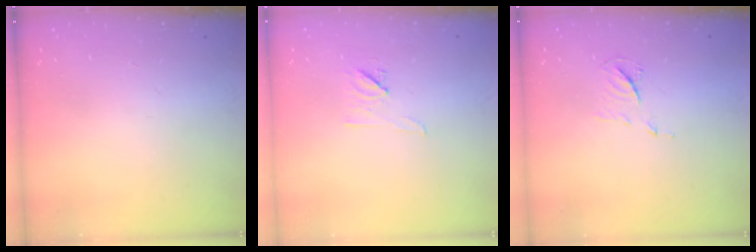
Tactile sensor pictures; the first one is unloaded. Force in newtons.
{"total": 7.3, "press": 7.2, "slide": 1.3}
{"total": 6.1, "press": 6.0, "slide": 0.7}